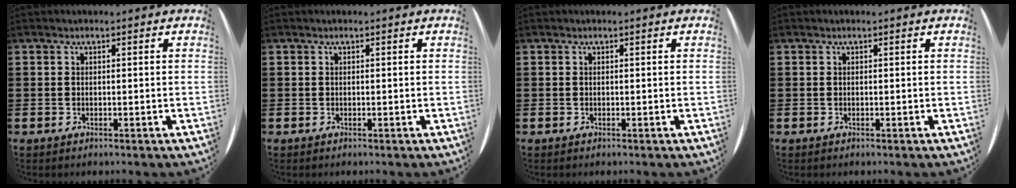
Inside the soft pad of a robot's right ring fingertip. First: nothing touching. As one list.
[{"total": 0.0}, {"total": 0.0}, {"total": 0.0}]